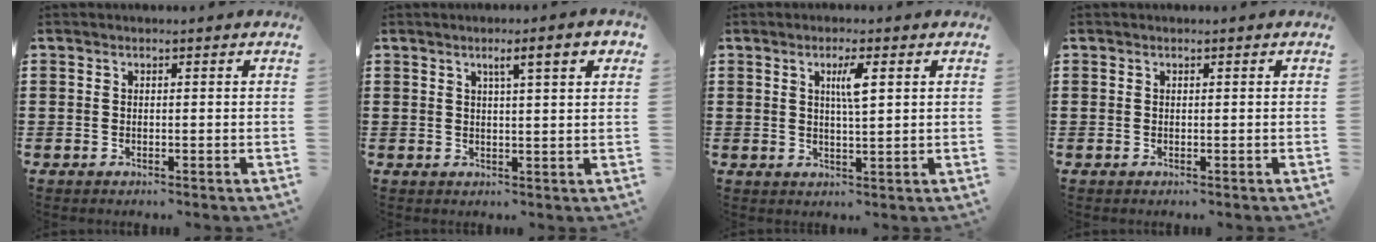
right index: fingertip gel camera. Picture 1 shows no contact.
{"total": 4.2, "force": [2.0, 0.3, 3.7], "torque": [-0.067, -0.002, 0.028]}
{"total": 3.5, "force": [1.2, 0.4, 3.3], "torque": [-0.067, 0.003, 0.017]}
{"total": 0.0}